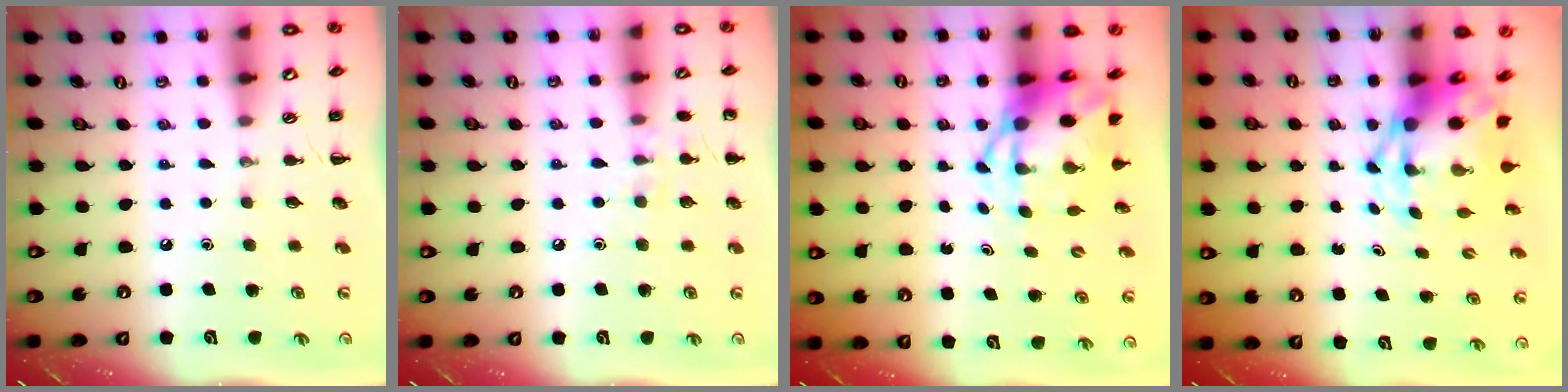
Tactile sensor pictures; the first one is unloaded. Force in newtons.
{"total": 7.4, "press": 7.0, "slide": 2.2}
{"total": 6.0, "press": 5.8, "slide": 1.7}
{"total": 4.9, "press": 4.7, "slide": 1.3}